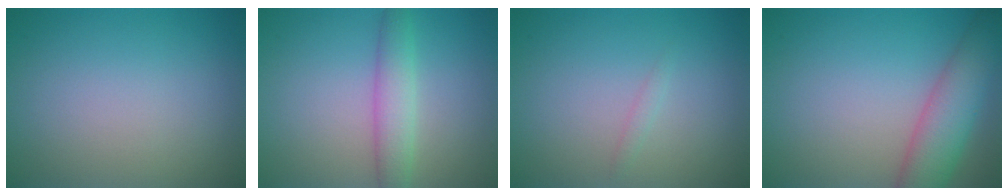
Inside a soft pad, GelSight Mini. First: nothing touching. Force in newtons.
{"total": 3.0, "press": 3.0, "slide": 0.1}
{"total": 0.6, "press": 0.6, "slide": 0.1}
{"total": 5.7, "press": 5.7, "slide": 0.2}